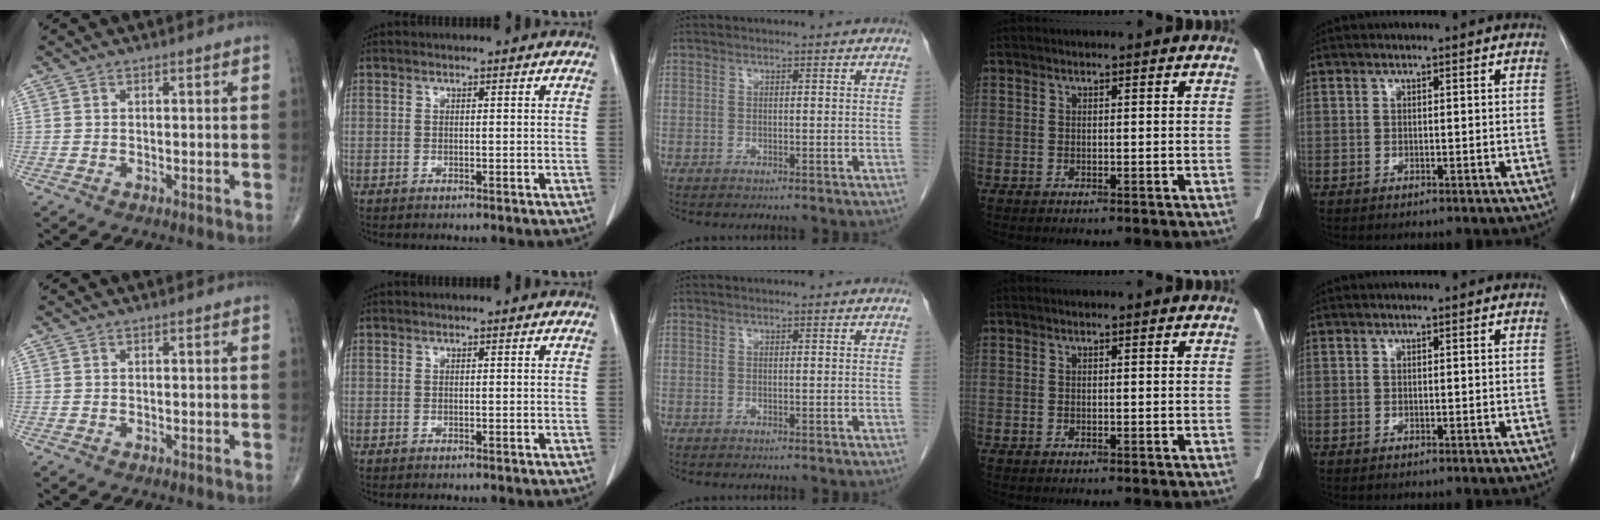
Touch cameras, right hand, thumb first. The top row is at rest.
{}